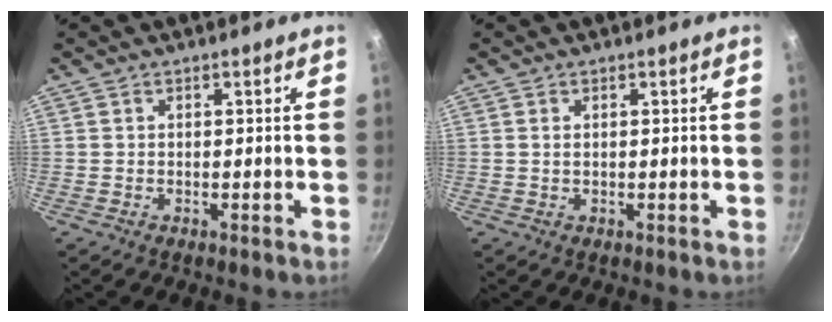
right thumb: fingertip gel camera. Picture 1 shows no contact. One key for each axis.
{"total": 0.8, "fx": 0.2, "fy": 0.5, "fz": 0.6, "tx": -0.012, "ty": 0.001, "tz": 0.004}